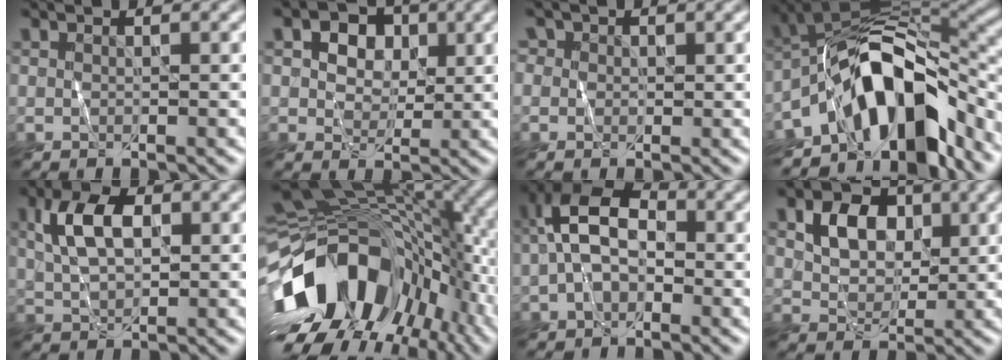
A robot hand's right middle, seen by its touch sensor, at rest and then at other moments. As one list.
[{"total": 5.1, "force": [2.1, 3.7, 2.8], "torque": [-0.035, 0.022, 0.012]}, {"total": 1.3, "force": [0.4, 1.2, 0.1], "torque": [0.001, 0.008, -0.002]}, {"total": 13.1, "force": [-6.9, 6.3, 9.2], "torque": [-0.128, 0.020, -0.122]}, {"total": 4.6, "force": [1.5, 2.7, 3.3], "torque": [-0.073, 0.015, 0.027]}, {"total": 16.1, "force": [-5.3, 10.6, 10.9], "torque": [-0.186, 0.003, -0.093]}, {"total": 5.7, "force": [-0.6, 3.6, 4.3], "torque": [-0.092, 0.030, -0.026]}, {"total": 3.9, "force": [1.6, 2.9, 2.1], "torque": [-0.041, 0.010, 0.026]}]